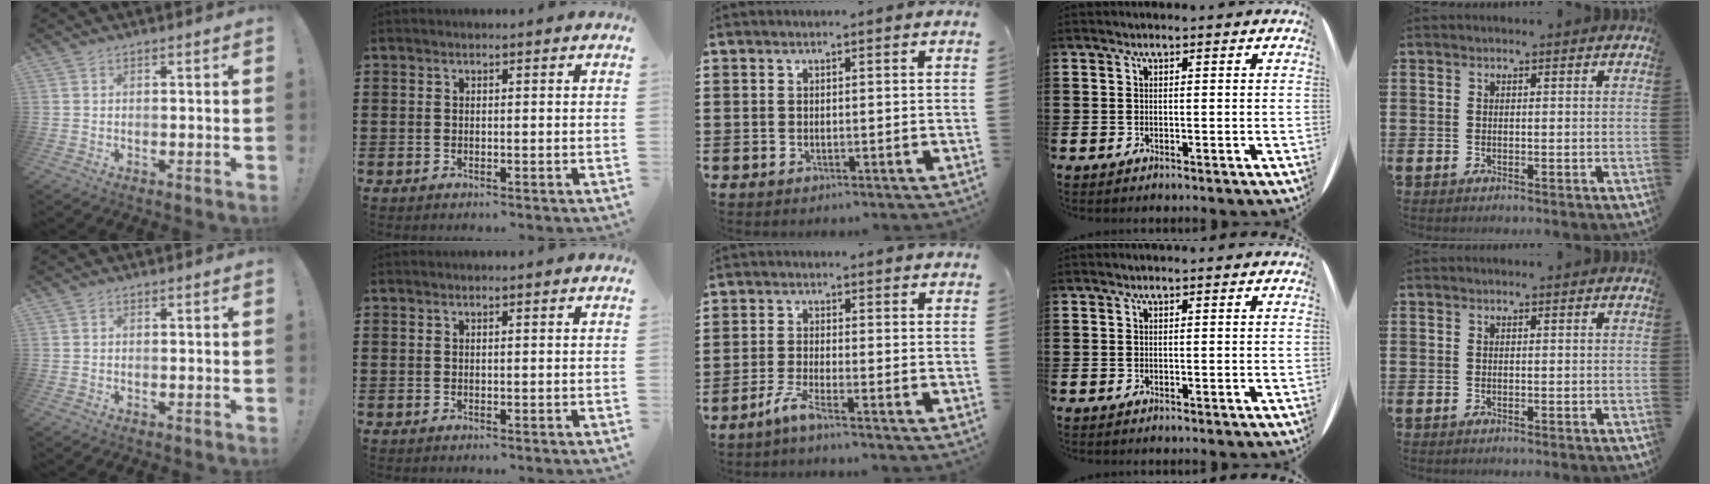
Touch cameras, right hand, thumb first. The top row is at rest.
{"middle": {"total": 3.4, "force": [-2.3, 0.0, 2.5], "torque": [-0.055, -0.008, -0.047]}}